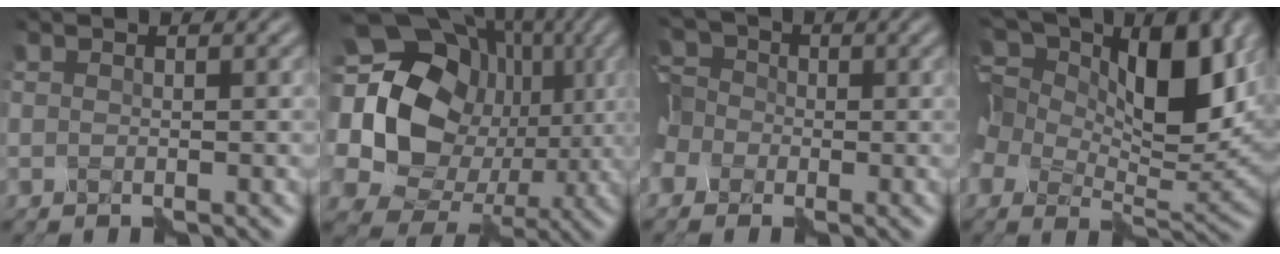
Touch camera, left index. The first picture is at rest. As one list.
[{"total": 20.3, "force": [3.5, 17.1, 10.3], "torque": [-0.229, 0.026, 0.060]}, {"total": 6.8, "force": [-1.9, 5.7, 3.3], "torque": [-0.090, 0.021, -0.060]}, {"total": 14.6, "force": [4.9, 7.7, 11.4], "torque": [-0.221, 0.013, 0.077]}]